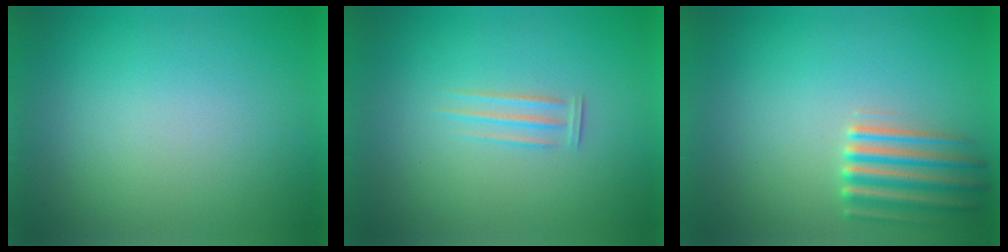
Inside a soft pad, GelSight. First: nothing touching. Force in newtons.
{"total": 1.3}
{"total": 4.1}